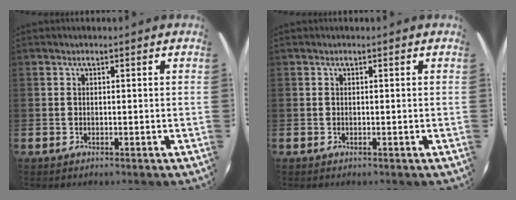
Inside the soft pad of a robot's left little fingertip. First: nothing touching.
{"total": 0.0}